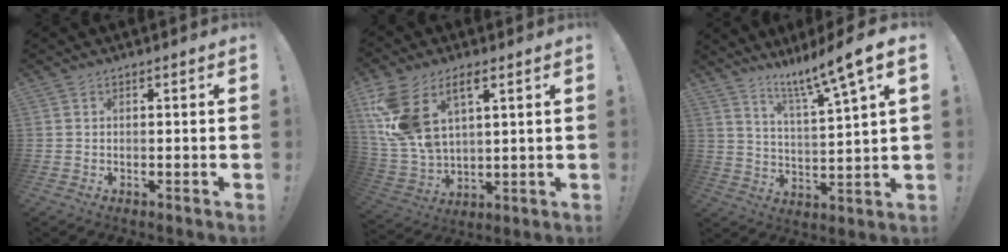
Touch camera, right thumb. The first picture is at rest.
{"total": 13.9, "force": [6.7, 8.0, 9.2], "torque": [-0.204, -0.030, 0.127]}
{"total": 11.6, "force": [8.5, -0.3, 7.8], "torque": [-0.140, -0.062, 0.131]}